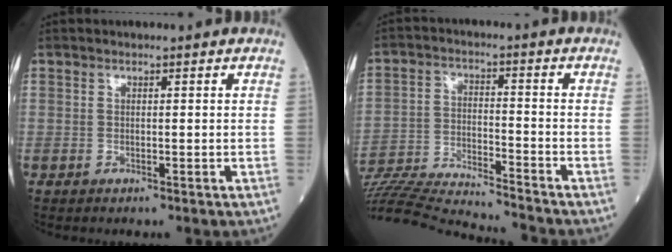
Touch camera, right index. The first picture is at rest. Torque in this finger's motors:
{"motor_torque": [-2.11, -0.03, -1.05, -0.21]}